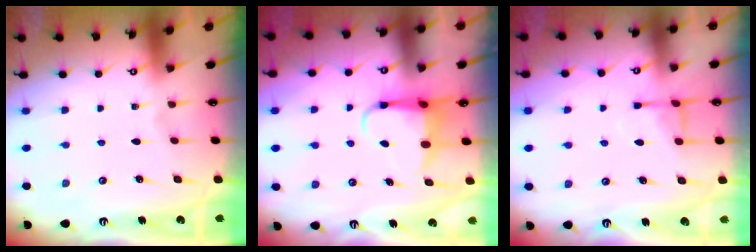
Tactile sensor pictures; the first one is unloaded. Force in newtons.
{"total": 5.0, "press": 5.0, "slide": 0.2}
{"total": 5.9, "press": 5.8, "slide": 0.8}